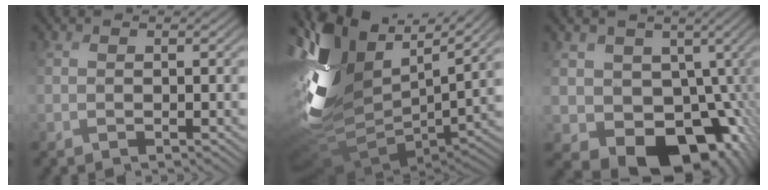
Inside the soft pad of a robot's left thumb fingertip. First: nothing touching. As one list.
[{"total": 11.0, "force": [2.9, 7.0, 7.9], "torque": [-0.221, -0.012, 0.066]}, {"total": 10.7, "force": [-2.9, 9.3, 4.5], "torque": [-0.056, -0.030, -0.033]}]